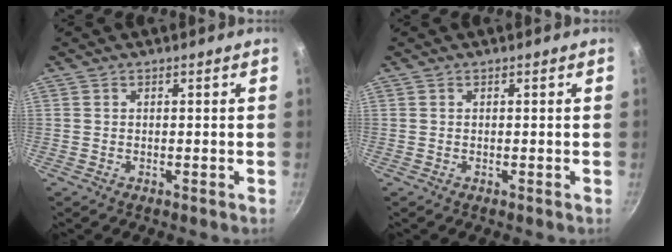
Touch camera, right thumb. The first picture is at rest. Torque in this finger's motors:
{"motor_torque": [0.00, 0.00, -0.18, 0.07, 0.03]}